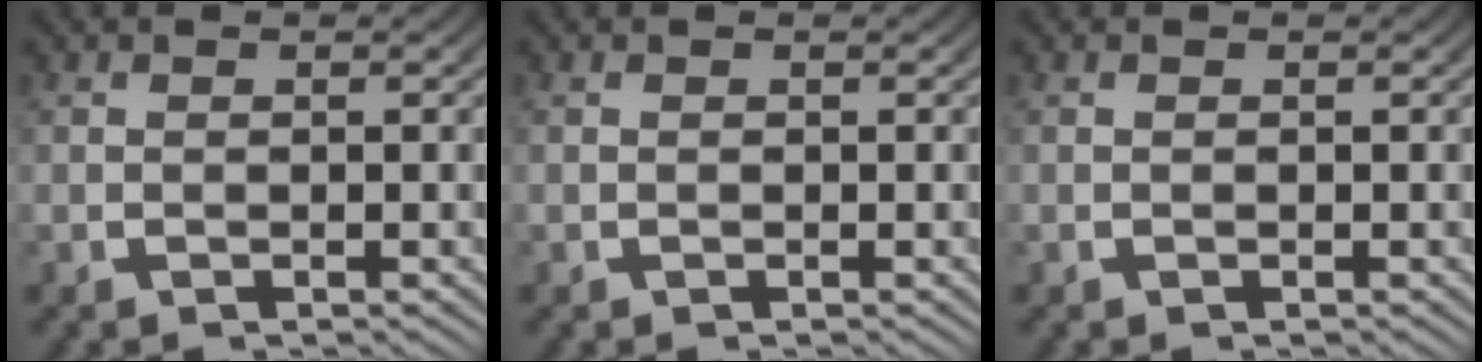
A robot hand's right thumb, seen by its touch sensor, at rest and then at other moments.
{"total": 0.0}
{"total": 0.0}